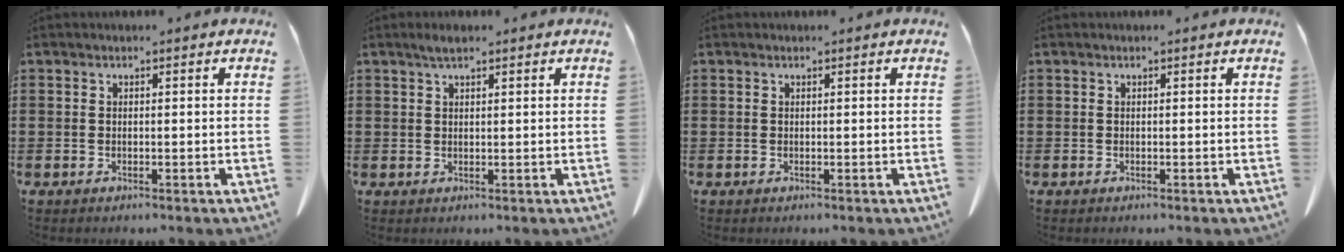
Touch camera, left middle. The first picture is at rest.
{"total": 1.6, "force": [1.2, 0.4, 0.9], "torque": [-0.022, 0.002, 0.022]}
{"total": 0.0}
{"total": 0.0}